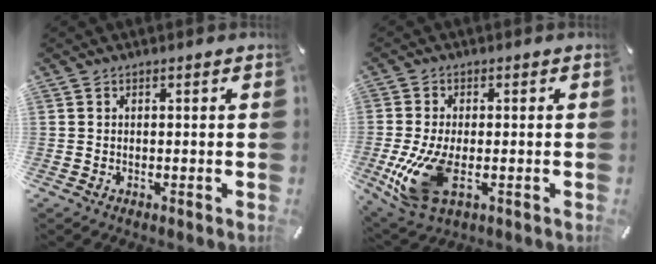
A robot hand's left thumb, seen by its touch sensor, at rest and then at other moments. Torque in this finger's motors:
{"motor_torque": [1.11, 1.53, 0.55, -0.15, 0.21]}